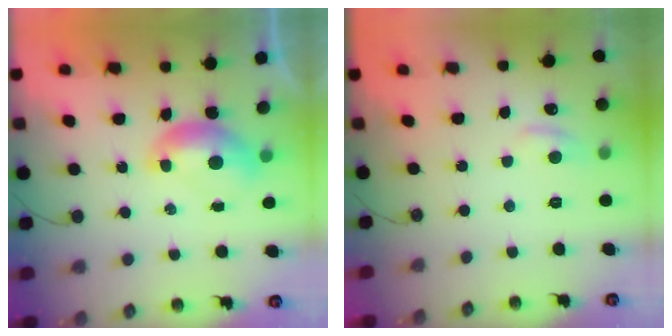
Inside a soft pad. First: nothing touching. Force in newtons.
{"total": 1.4, "press": 1.1, "slide": 0.9}